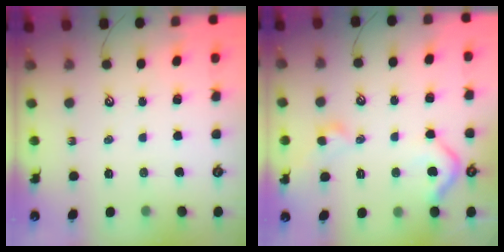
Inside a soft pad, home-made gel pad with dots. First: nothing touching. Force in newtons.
{"total": 6.6, "press": 6.6, "slide": 0.9}